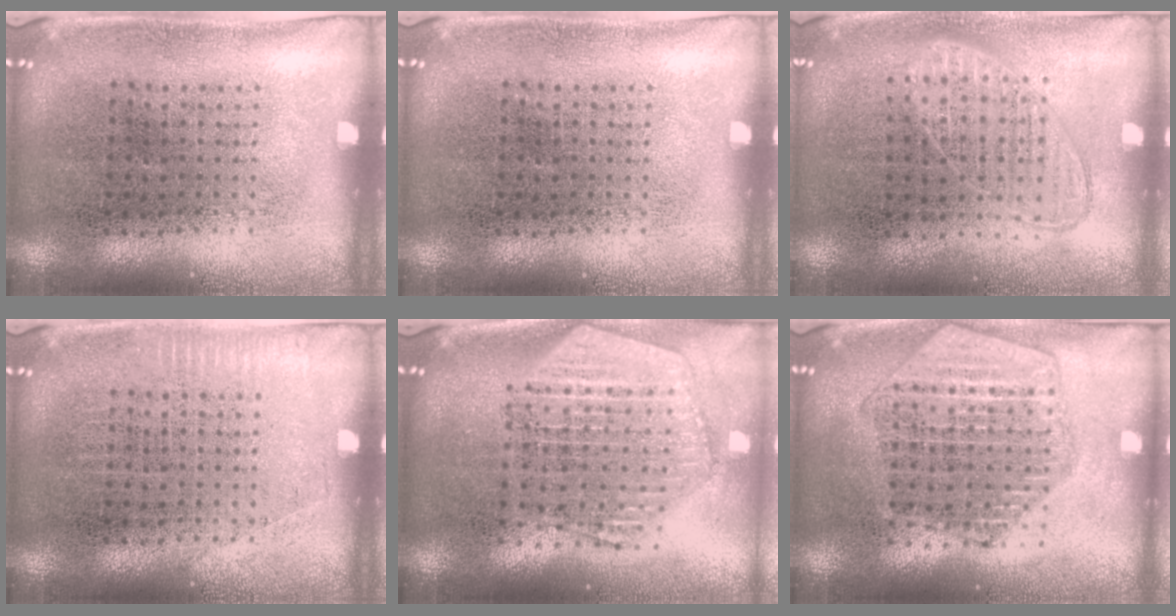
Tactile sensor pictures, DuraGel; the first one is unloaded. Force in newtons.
{"total": 0.0}
{"total": 0.9, "press": 0.9, "slide": 0.3}
{"total": 0.6, "press": 0.6, "slide": 0.1}
{"total": 2.4, "press": 2.1, "slide": 1.3}
{"total": 1.9, "press": 1.8, "slide": 0.6}